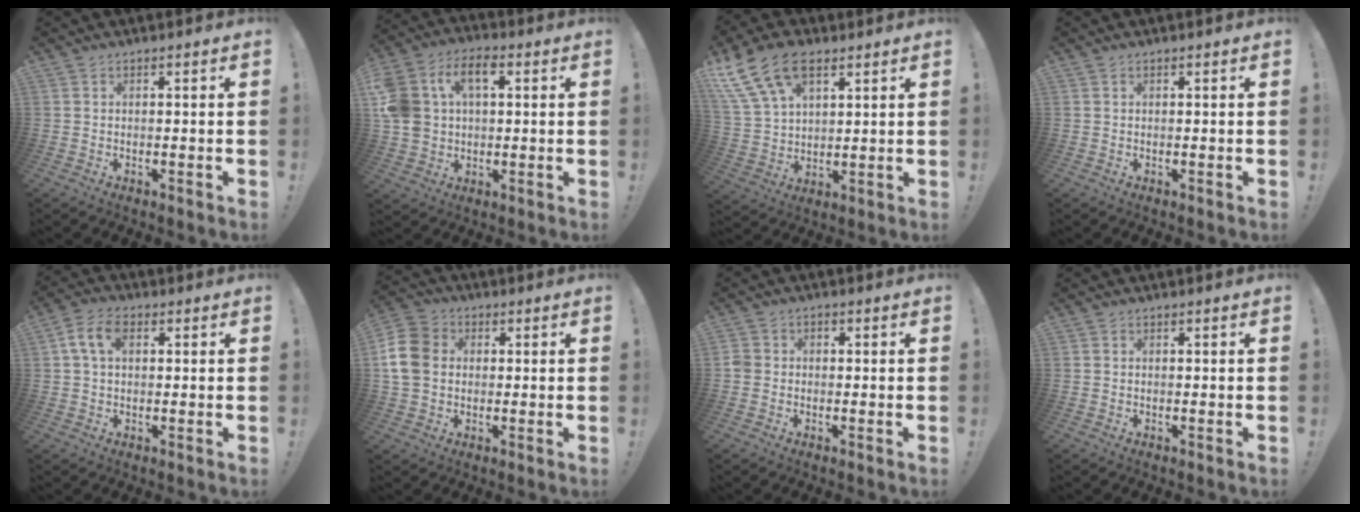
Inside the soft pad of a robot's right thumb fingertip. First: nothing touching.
{"total": 13.5, "force": [3.9, 9.9, 8.4], "torque": [-0.174, -0.002, 0.075]}
{"total": 16.0, "force": [8.6, 9.4, 9.6], "torque": [-0.194, -0.037, 0.163]}
{"total": 0.0}
{"total": 7.4, "force": [1.9, 4.5, 5.5], "torque": [-0.109, 0.013, 0.037]}
{"total": 11.1, "force": [0.8, 8.9, 6.5], "torque": [-0.134, 0.011, 0.018]}
{"total": 2.7, "force": [-1.0, 2.3, 1.1], "torque": [-0.022, 0.015, -0.016]}
{"total": 0.0}